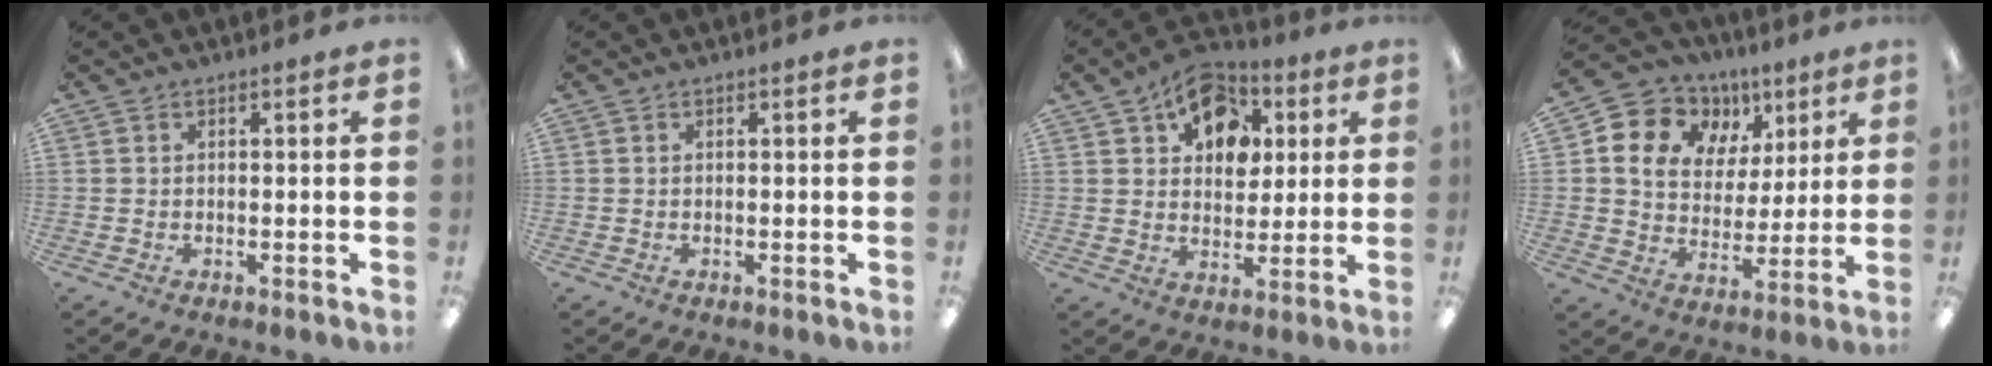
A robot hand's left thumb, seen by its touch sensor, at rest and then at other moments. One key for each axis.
{"total": 0.0}
{"total": 12.7, "fx": 6.8, "fy": 8.7, "fz": 6.4, "tx": -0.087, "ty": -0.025, "tz": 0.121}
{"total": 12.4, "fx": 6.2, "fy": 9.9, "fz": 4.1, "tx": -0.083, "ty": -0.028, "tz": 0.120}